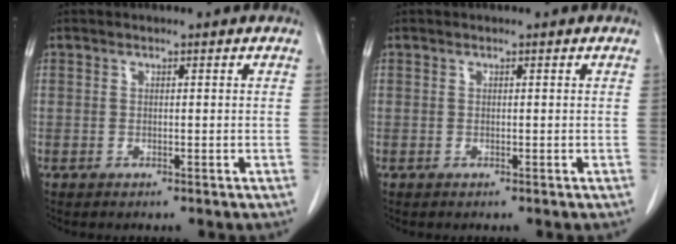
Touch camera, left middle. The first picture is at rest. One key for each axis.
{"total": 0.0}